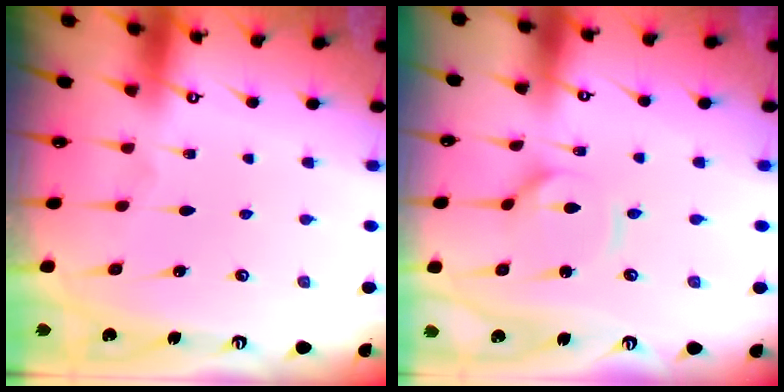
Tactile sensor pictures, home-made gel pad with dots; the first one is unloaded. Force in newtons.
{"total": 3.7, "press": 3.7, "slide": 0.1}